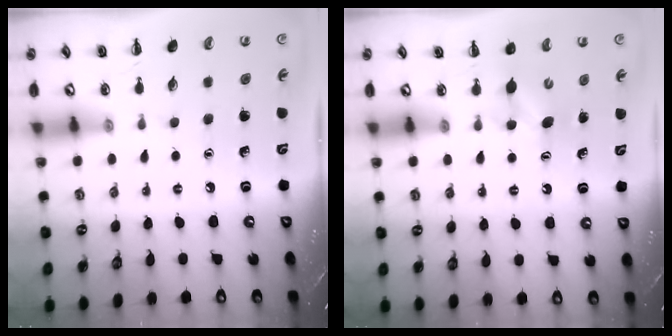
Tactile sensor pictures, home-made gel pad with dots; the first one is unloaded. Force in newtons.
{"total": 3.5, "press": 3.4, "slide": 1.0}